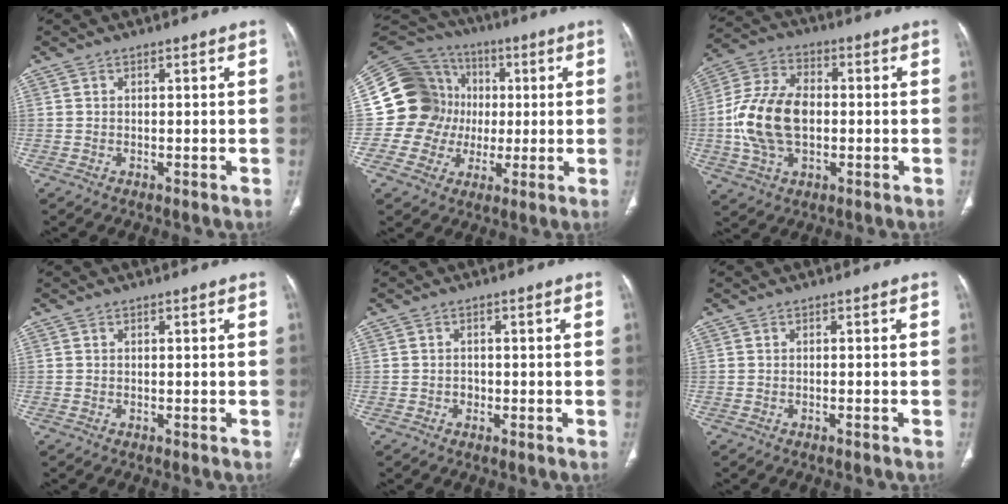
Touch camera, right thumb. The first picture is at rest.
{"total": 18.1, "force": [0.5, 16.9, 6.7], "torque": [-0.088, 0.042, 0.015]}
{"total": 15.1, "force": [-1.1, 9.7, 11.5], "torque": [-0.225, 0.023, -0.017]}
{"total": 0.0}
{"total": 1.1, "force": [-0.4, 1.0, 0.3], "torque": [0.001, 0.005, -0.007]}
{"total": 0.9, "force": [-0.7, 0.0, 0.6], "torque": [-0.015, 0.004, -0.004]}